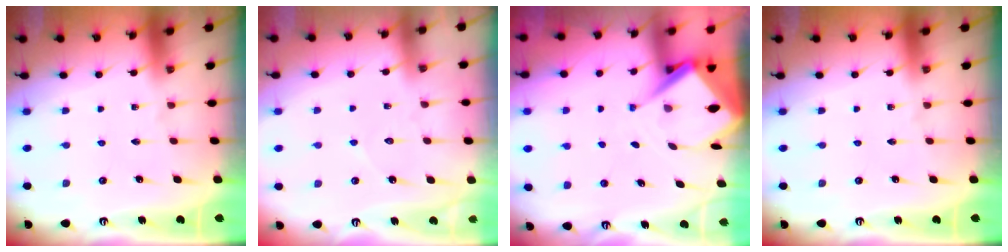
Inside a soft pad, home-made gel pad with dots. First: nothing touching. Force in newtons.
{"total": 3.8, "press": 3.8, "slide": 0.3}
{"total": 7.7, "press": 7.7, "slide": 0.7}
{"total": 0.0}